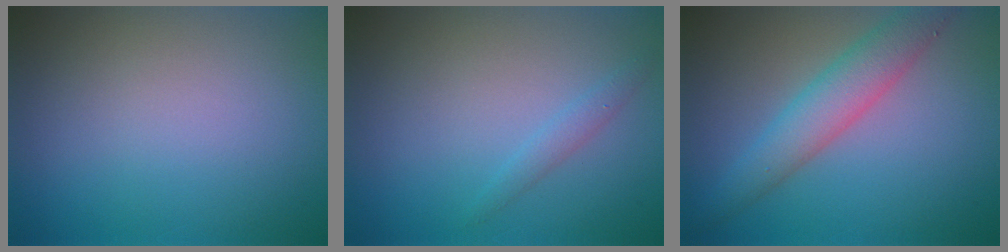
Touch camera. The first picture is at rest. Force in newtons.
{"total": 1.1, "press": 1.1, "slide": 0.0}
{"total": 4.3, "press": 4.3, "slide": 0.1}